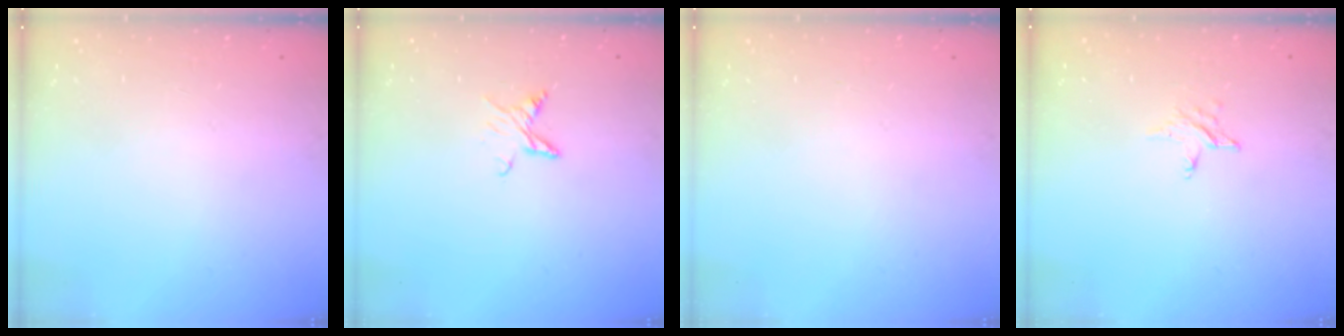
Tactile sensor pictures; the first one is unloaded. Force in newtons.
{"total": 3.8, "press": 3.8, "slide": 0.5}
{"total": 0.0}
{"total": 3.0, "press": 3.0, "slide": 0.3}